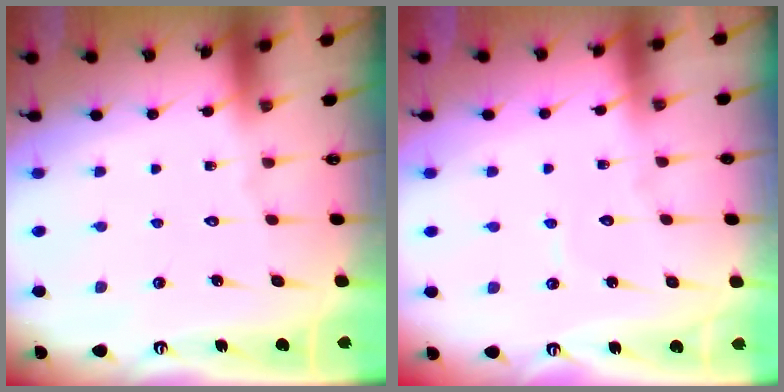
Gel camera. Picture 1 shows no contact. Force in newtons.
{"total": 3.4, "press": 3.3, "slide": 0.4}